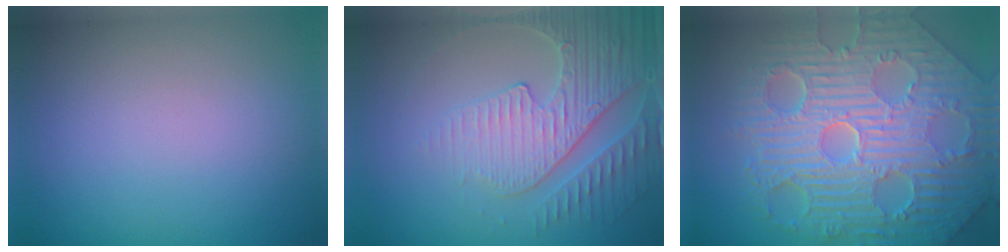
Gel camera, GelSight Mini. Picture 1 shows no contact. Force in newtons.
{"total": 4.3, "press": 4.3, "slide": 0.4}
{"total": 11.9, "press": 7.7, "slide": 9.0}